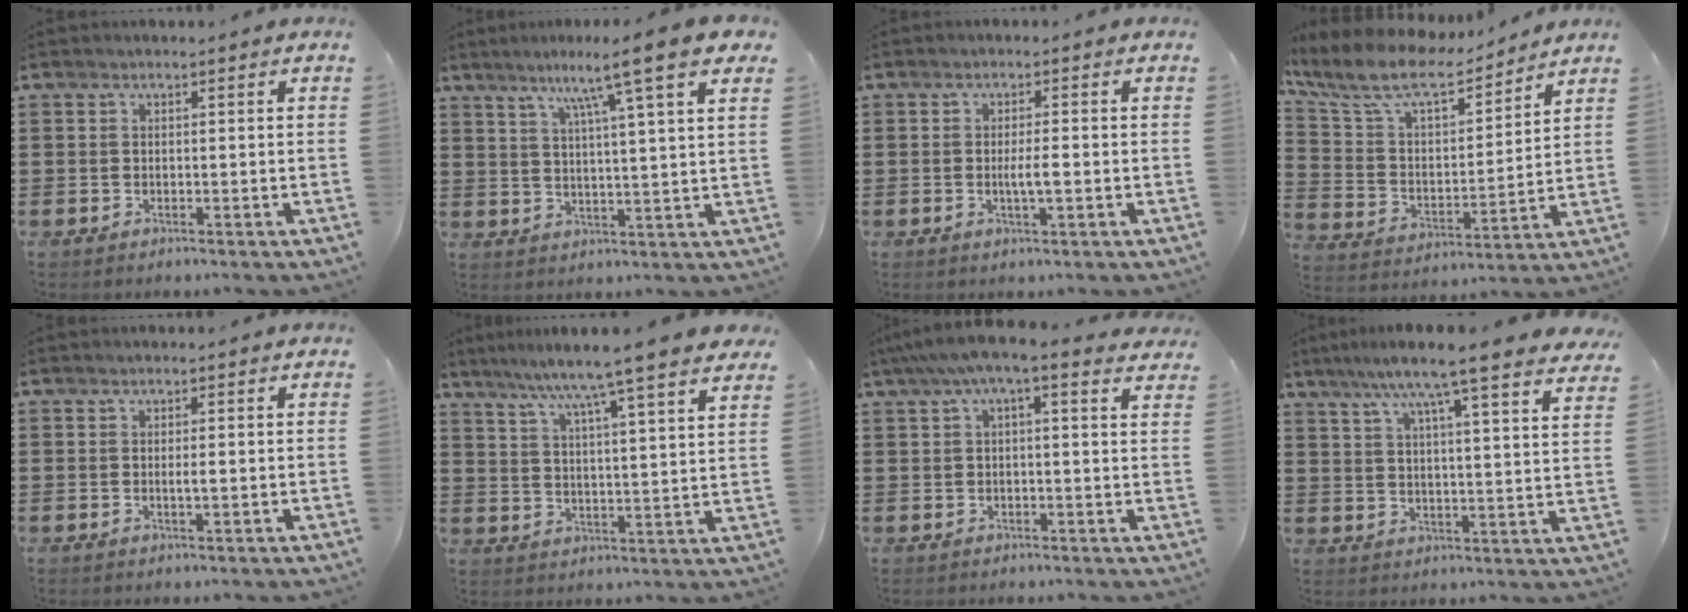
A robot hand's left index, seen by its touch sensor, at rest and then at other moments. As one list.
[{"total": 9.8, "force": [6.6, -0.3, 7.3], "torque": [-0.145, -0.022, 0.100]}, {"total": 2.9, "force": [-0.4, 0.5, 2.8], "torque": [-0.058, -0.004, -0.011]}, {"total": 10.0, "force": [8.3, 2.9, 4.8], "torque": [-0.131, -0.045, 0.143]}, {"total": 1.1, "force": [0.0, 0.1, 1.1], "torque": [-0.021, -0.003, 0.000]}, {"total": 7.2, "force": [6.1, -1.6, 3.4], "torque": [-0.091, -0.041, 0.097]}, {"total": 4.4, "force": [2.7, 0.7, 3.4], "torque": [-0.073, 0.000, 0.044]}, {"total": 8.7, "force": [7.1, -0.4, 5.0], "torque": [-0.115, -0.033, 0.114]}]